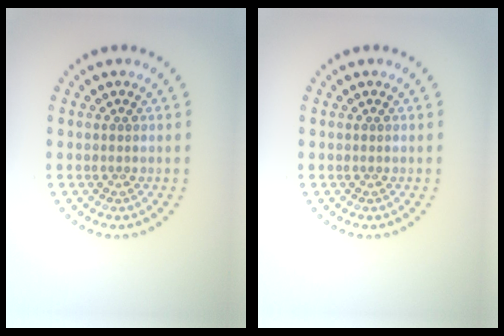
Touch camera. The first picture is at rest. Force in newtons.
{"total": 0.0}